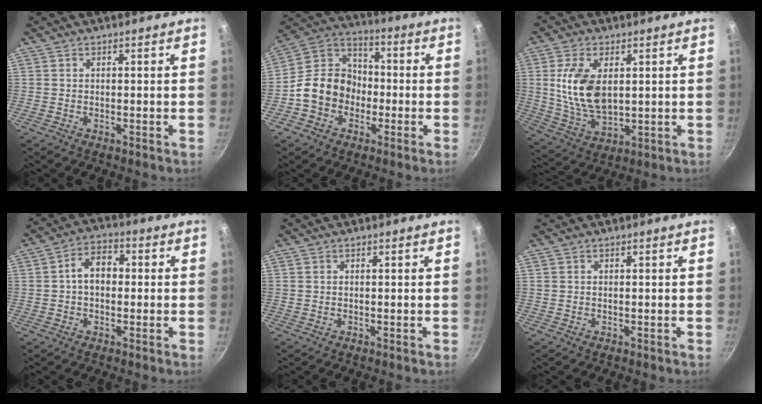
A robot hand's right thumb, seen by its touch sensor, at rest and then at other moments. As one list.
[{"total": 12.5, "force": [-3.0, 10.4, 6.2], "torque": [-0.069, 0.043, -0.073]}, {"total": 12.7, "force": [2.2, 7.2, 10.2], "torque": [-0.190, -0.019, 0.050]}, {"total": 6.8, "force": [0.2, 4.7, 4.9], "torque": [-0.055, 0.022, -0.008]}, {"total": 0.0}, {"total": 0.0}]